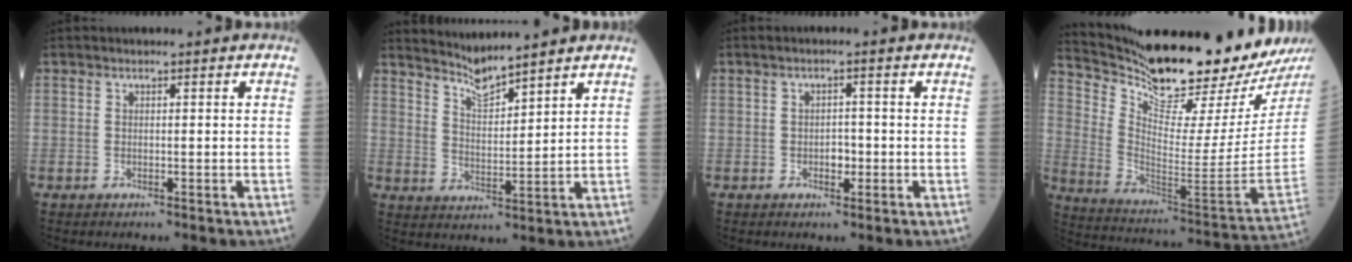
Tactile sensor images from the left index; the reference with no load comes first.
{"total": 5.8, "force": [5.5, -0.5, 1.5], "torque": [-0.037, -0.005, 0.109]}
{"total": 2.0, "force": [-0.5, 1.0, 1.7], "torque": [-0.024, 0.003, -0.008]}
{"total": 24.2, "force": [21.1, 0.4, 11.9], "torque": [-0.212, -0.097, 0.323]}